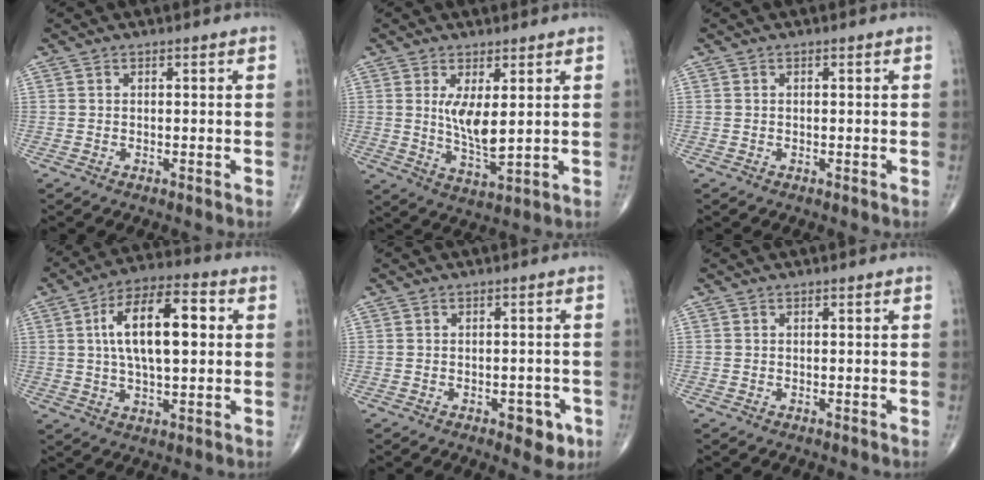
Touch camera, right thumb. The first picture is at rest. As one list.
[{"total": 7.2, "force": [1.6, 2.3, 6.6], "torque": [-0.120, -0.029, 0.040]}, {"total": 0.0}, {"total": 15.6, "force": [2.6, 6.9, 13.8], "torque": [-0.224, 0.018, 0.038]}, {"total": 4.6, "force": [-2.1, 2.5, 3.3], "torque": [-0.020, 0.008, -0.023]}, {"total": 0.0}]